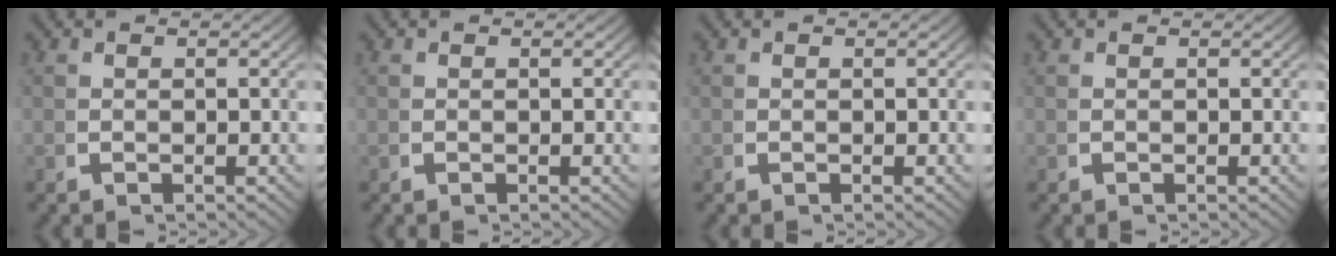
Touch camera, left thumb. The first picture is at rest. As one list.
[{"total": 0.0}, {"total": 0.0}, {"total": 0.0}]